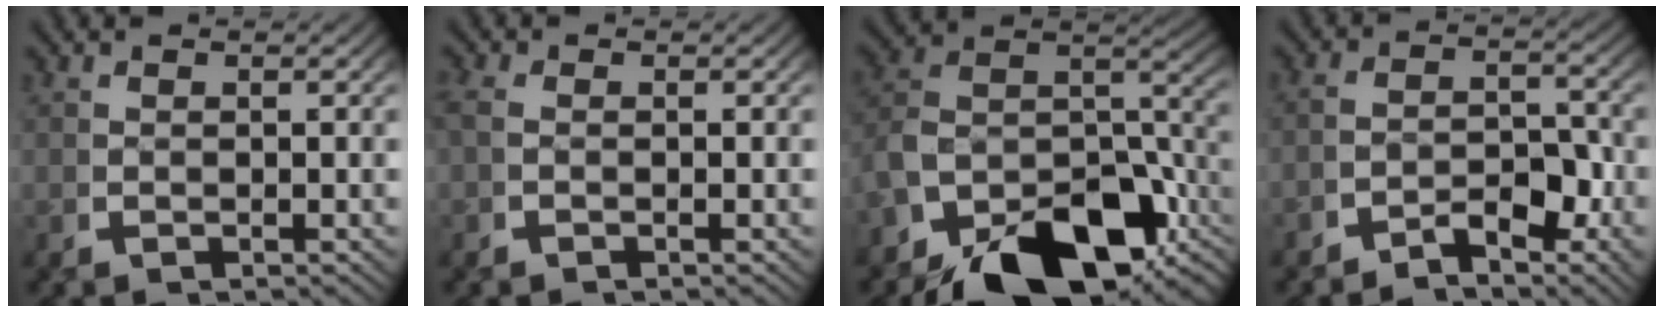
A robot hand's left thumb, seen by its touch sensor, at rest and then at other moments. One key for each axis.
{"total": 0.8, "fx": -0.2, "fy": 0.5, "fz": 0.6, "tx": -0.022, "ty": -0.002, "tz": -0.003}
{"total": 14.8, "fx": -4.4, "fy": 9.2, "fz": 10.7, "tx": -0.201, "ty": -0.037, "tz": -0.060}
{"total": 3.7, "fx": -2.3, "fy": 1.8, "fz": 2.3, "tx": -0.029, "ty": -0.011, "tz": -0.043}